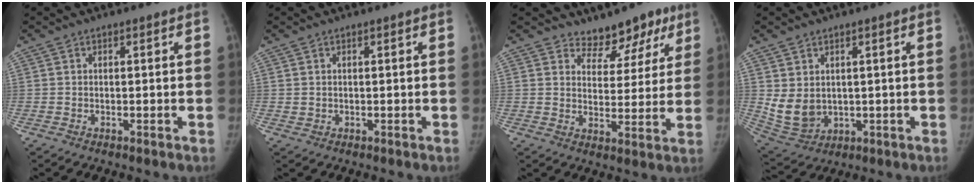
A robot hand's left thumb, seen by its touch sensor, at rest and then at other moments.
{"total": 0.7, "force": [0.2, 0.6, 0.3], "torque": [-0.001, -0.001, 0.005]}
{"total": 8.3, "force": [6.5, 4.8, 2.0], "torque": [0.015, -0.043, 0.088]}
{"total": 7.6, "force": [1.1, 5.8, 4.8], "torque": [-0.080, -0.015, 0.047]}